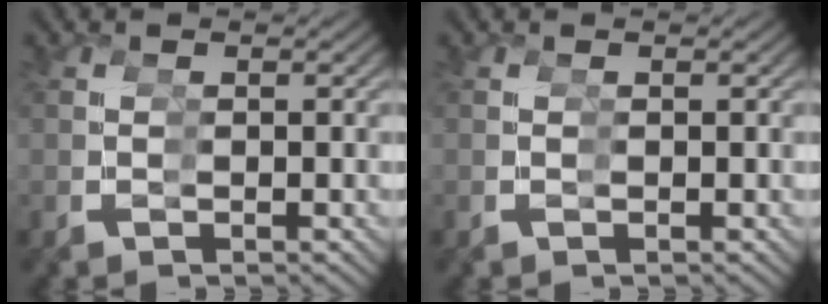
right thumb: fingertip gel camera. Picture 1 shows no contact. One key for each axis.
{"total": 0.0}